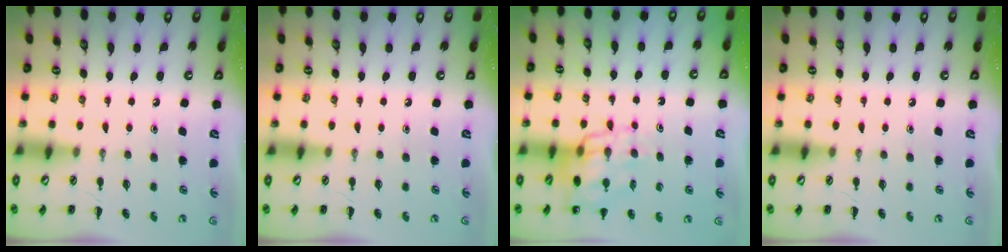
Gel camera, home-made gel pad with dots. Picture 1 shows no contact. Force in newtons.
{"total": 0.0}
{"total": 15.0, "press": 14.5, "slide": 3.7}
{"total": 0.0}